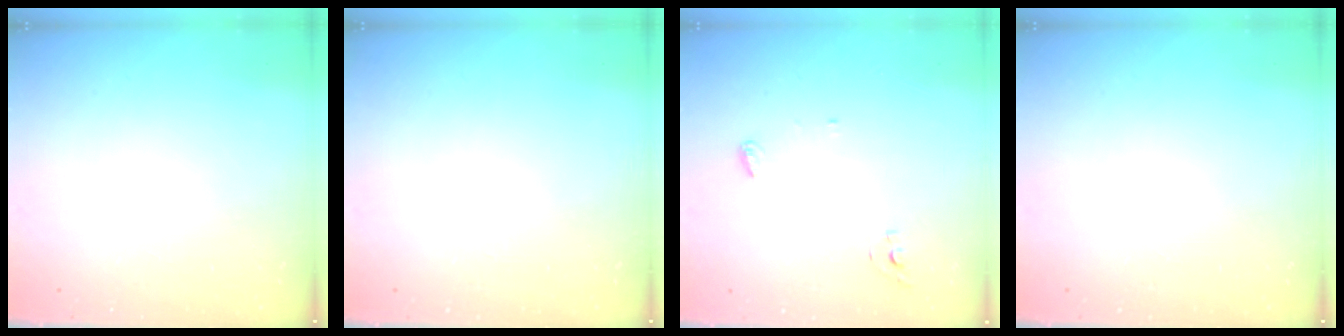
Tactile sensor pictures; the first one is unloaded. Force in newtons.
{"total": 0.0}
{"total": 3.8, "press": 3.8, "slide": 0.3}
{"total": 0.0}